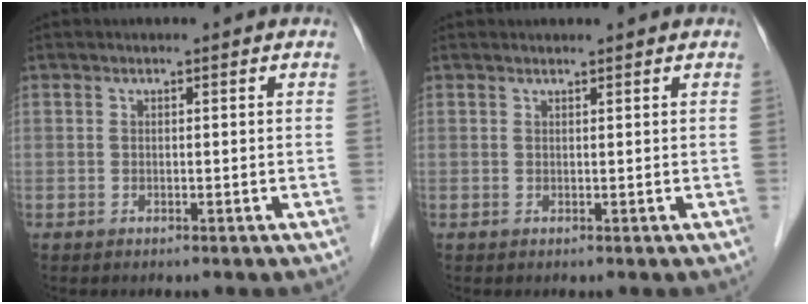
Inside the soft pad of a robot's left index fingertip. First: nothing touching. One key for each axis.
{"total": 1.3, "fx": 1.2, "fy": 0.0, "fz": 0.3, "tx": -0.007, "ty": 0.014, "tz": 0.021}